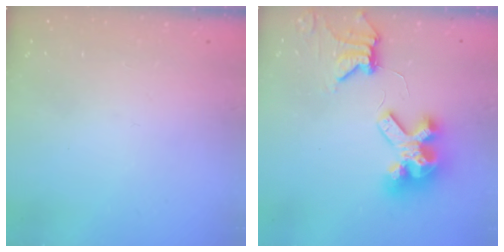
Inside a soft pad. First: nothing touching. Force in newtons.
{"total": 12.3, "press": 12.2, "slide": 1.5}